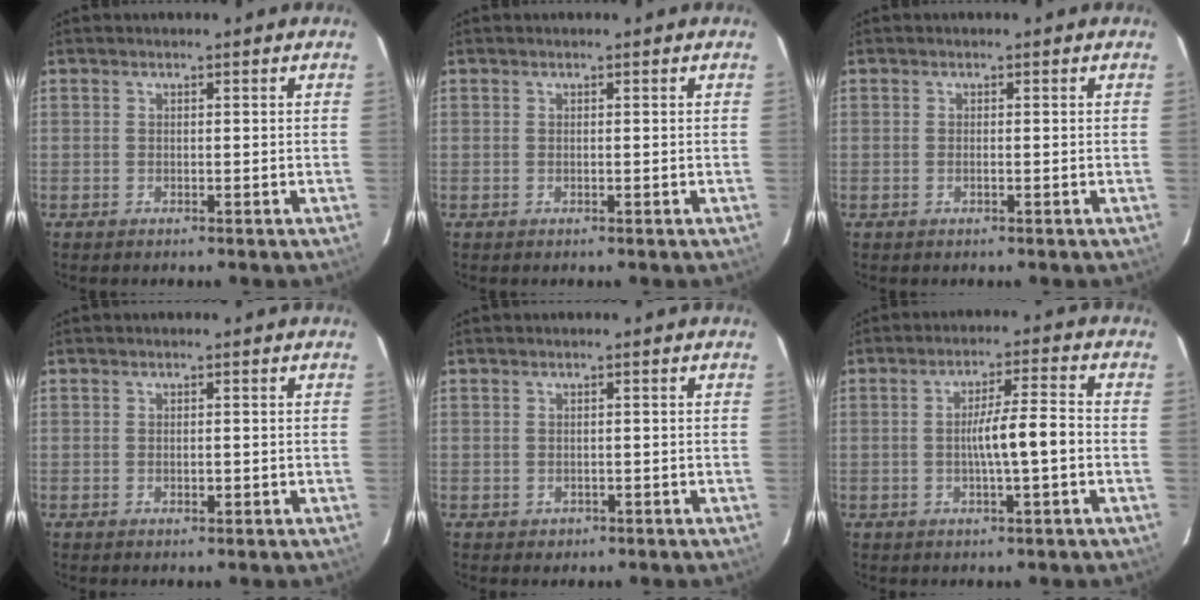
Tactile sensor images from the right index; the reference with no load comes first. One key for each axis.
{"total": 0.0}
{"total": 0.0}
{"total": 0.7, "fx": -0.1, "fy": 0.4, "fz": 0.6, "tx": -0.012, "ty": -0.001, "tz": 0.000}
{"total": 1.1, "fx": -0.5, "fy": 0.9, "fz": 0.2, "tx": -0.003, "ty": 0.003, "tz": -0.003}
{"total": 6.7, "fx": -1.0, "fy": 0.2, "fz": 6.6, "tx": -0.113, "ty": 0.009, "tz": -0.018}